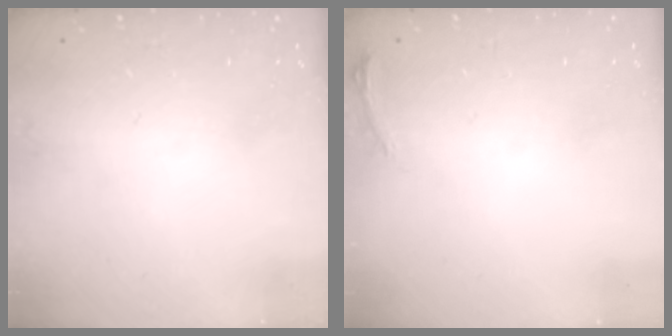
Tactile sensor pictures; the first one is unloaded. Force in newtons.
{"total": 5.0, "press": 4.7, "slide": 1.9}